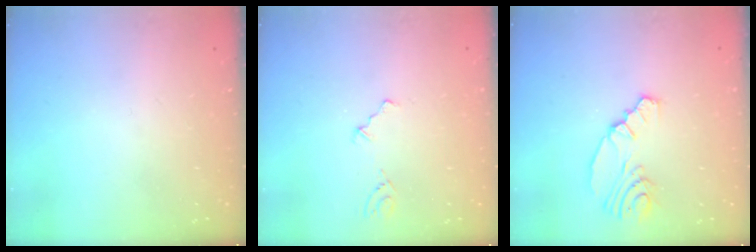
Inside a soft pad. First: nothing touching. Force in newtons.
{"total": 2.1, "press": 1.8, "slide": 1.1}
{"total": 7.3, "press": 5.9, "slide": 4.4}